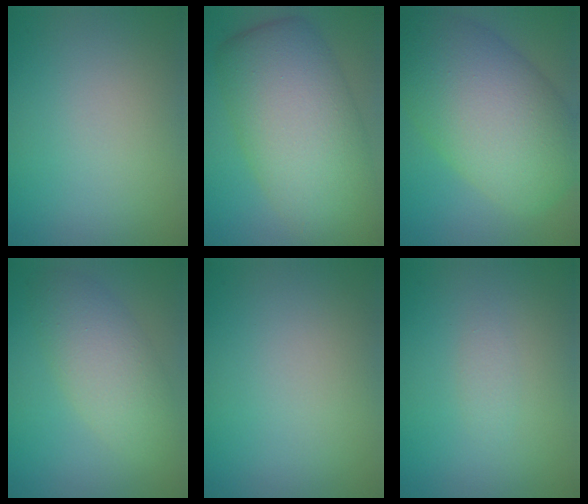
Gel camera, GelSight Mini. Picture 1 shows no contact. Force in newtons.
{"total": 10.7, "press": 10.7, "slide": 0.2}
{"total": 12.2, "press": 12.2, "slide": 0.5}
{"total": 4.4, "press": 4.4, "slide": 0.0}
{"total": 0.0}
{"total": 0.9, "press": 0.9, "slide": 0.0}